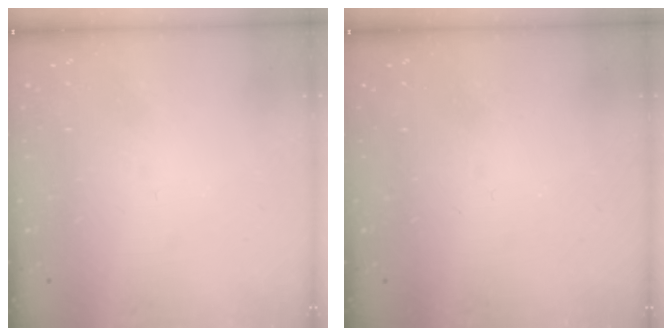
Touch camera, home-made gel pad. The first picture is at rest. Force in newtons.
{"total": 2.2, "press": 2.1, "slide": 0.4}